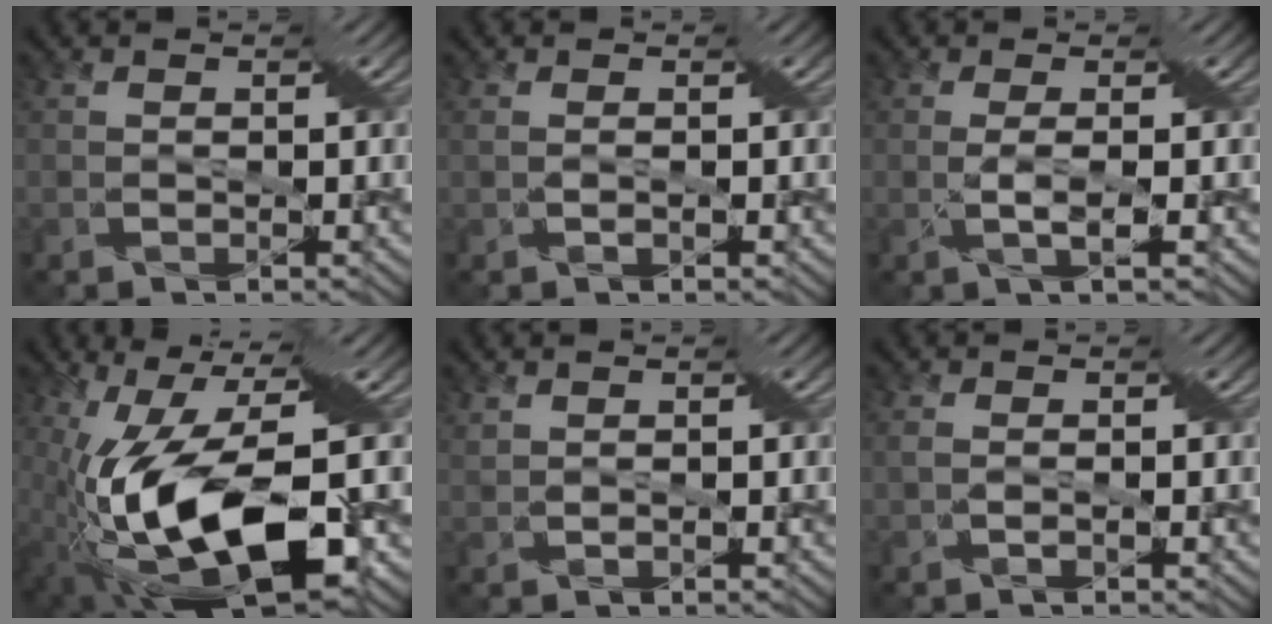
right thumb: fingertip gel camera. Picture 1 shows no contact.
{"total": 1.4, "force": [0.0, 0.6, 1.3], "torque": [-0.027, -0.005, 0.005]}
{"total": 1.9, "force": [0.0, -0.9, 1.7], "torque": [-0.043, 0.004, 0.003]}
{"total": 16.3, "force": [-4.1, 6.3, 14.4], "torque": [-0.281, -0.026, -0.058]}
{"total": 1.5, "force": [1.0, 0.6, 0.9], "torque": [-0.024, 0.002, 0.021]}
{"total": 1.7, "force": [-0.1, 0.8, 1.5], "torque": [-0.034, -0.005, -0.001]}